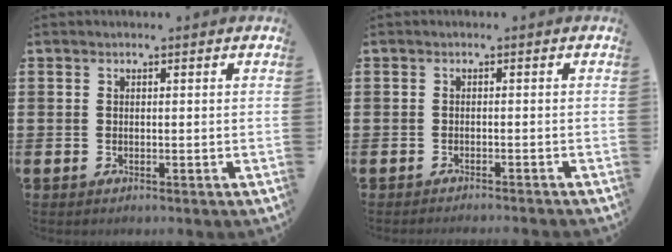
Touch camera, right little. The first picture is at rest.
{"total": 0.8, "force": [-0.8, -0.2, 0.0], "torque": [0.001, 0.001, -0.016]}